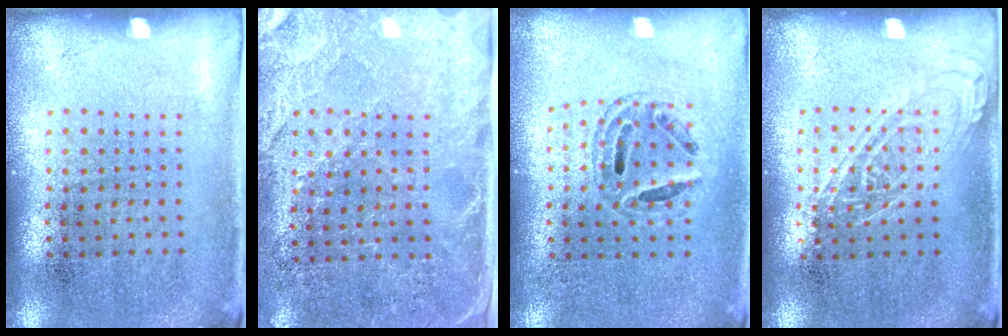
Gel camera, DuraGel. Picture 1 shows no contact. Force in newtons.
{"total": 2.8, "press": 2.6, "slide": 1.1}
{"total": 0.7, "press": 0.7, "slide": 0.2}
{"total": 1.2, "press": 1.1, "slide": 0.4}